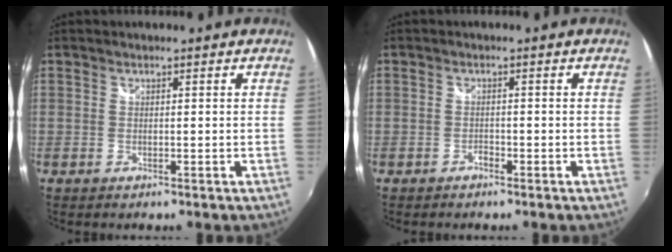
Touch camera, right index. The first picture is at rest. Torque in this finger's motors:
{"motor_torque": [0.06, 0.04, 0.02, 0.00]}